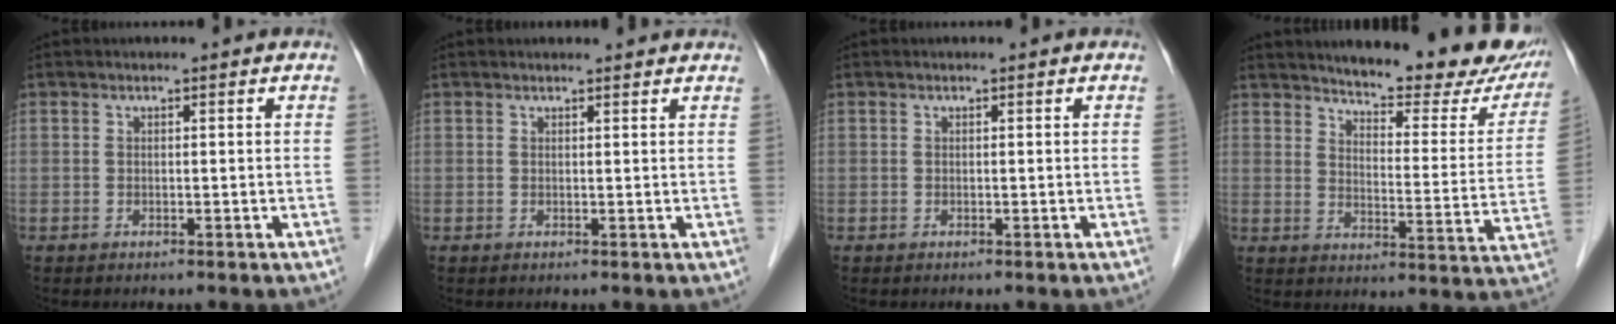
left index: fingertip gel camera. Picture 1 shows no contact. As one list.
[{"total": 3.2, "force": [3.2, 0.6, 0.5], "torque": [-0.012, 0.012, 0.030]}, {"total": 0.0}, {"total": 19.8, "force": [17.6, 4.2, 8.0], "torque": [-0.090, -0.048, 0.206]}]